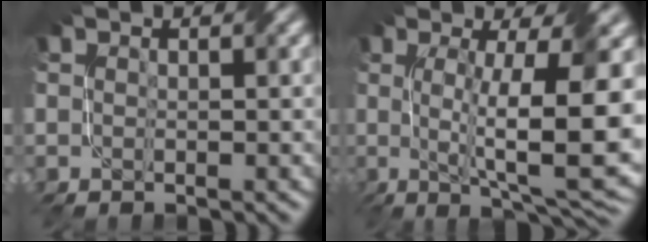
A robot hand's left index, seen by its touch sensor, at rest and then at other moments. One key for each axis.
{"total": 12.1, "fx": 0.6, "fy": 2.7, "fz": 11.8, "tx": -0.175, "ty": -0.006, "tz": 0.016}